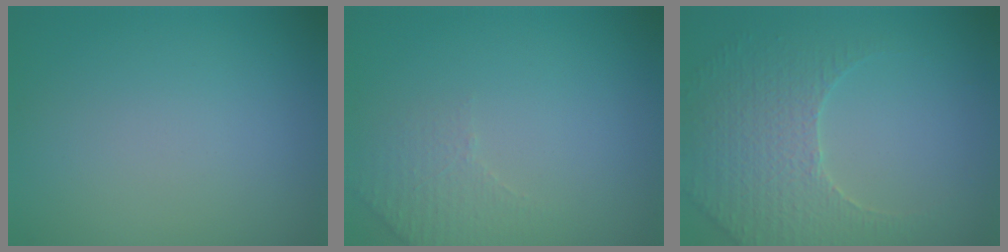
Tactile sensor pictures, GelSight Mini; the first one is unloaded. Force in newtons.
{"total": 2.1, "press": 2.0, "slide": 0.5}
{"total": 3.8, "press": 3.7, "slide": 1.0}